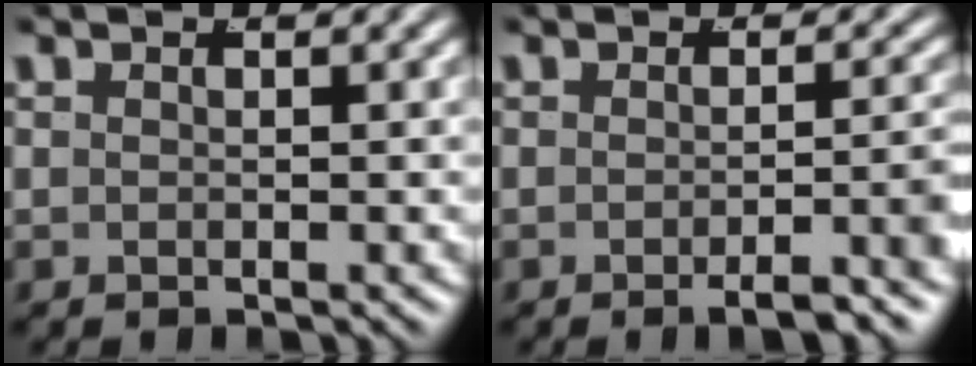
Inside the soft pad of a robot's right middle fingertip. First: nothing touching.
{"total": 3.8, "force": [-2.5, 0.4, 2.8], "torque": [-0.021, 0.005, -0.042]}